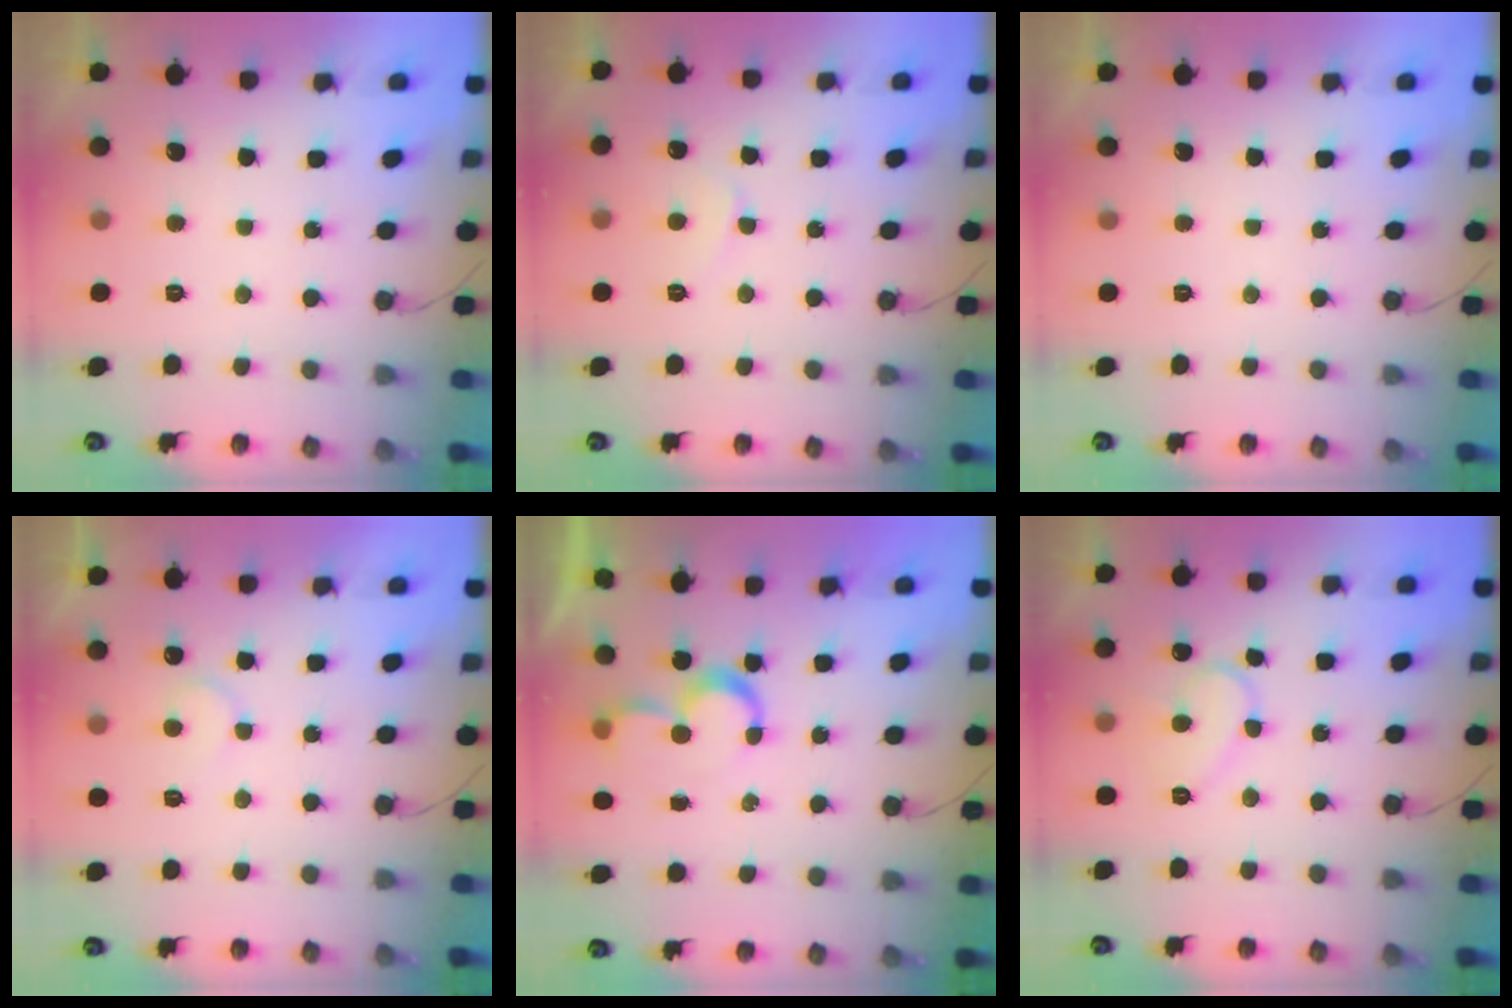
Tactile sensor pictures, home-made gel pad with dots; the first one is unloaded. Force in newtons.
{"total": 3.9, "press": 3.8, "slide": 0.4}
{"total": 0.0}
{"total": 7.1, "press": 7.1, "slide": 0.6}
{"total": 5.5, "press": 5.4, "slide": 0.5}
{"total": 9.7, "press": 9.7, "slide": 0.9}